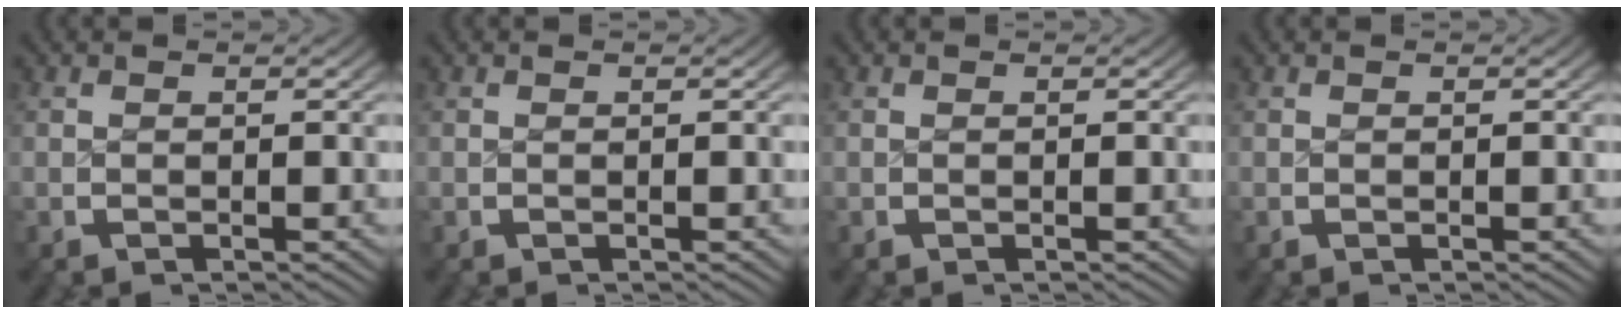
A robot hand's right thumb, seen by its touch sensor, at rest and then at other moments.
{"total": 0.0}
{"total": 0.0}
{"total": 0.0}